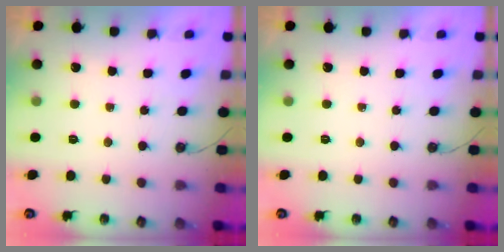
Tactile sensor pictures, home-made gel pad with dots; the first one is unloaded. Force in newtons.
{"total": 0.0}